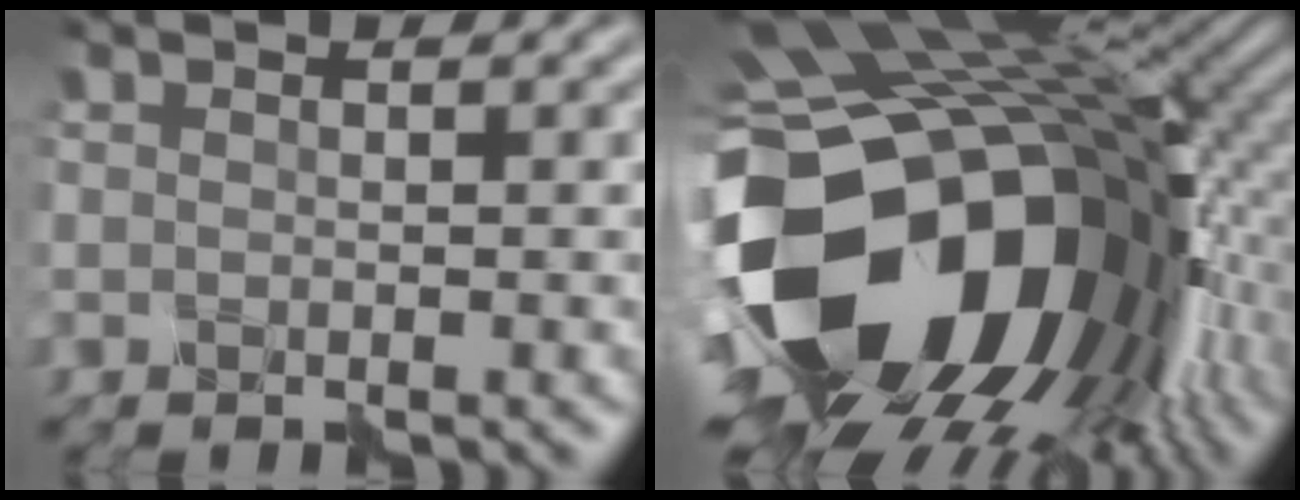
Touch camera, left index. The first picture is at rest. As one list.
[{"total": 20.8, "force": [-3.9, 14.3, 14.6], "torque": [-0.311, -0.049, -0.041]}]